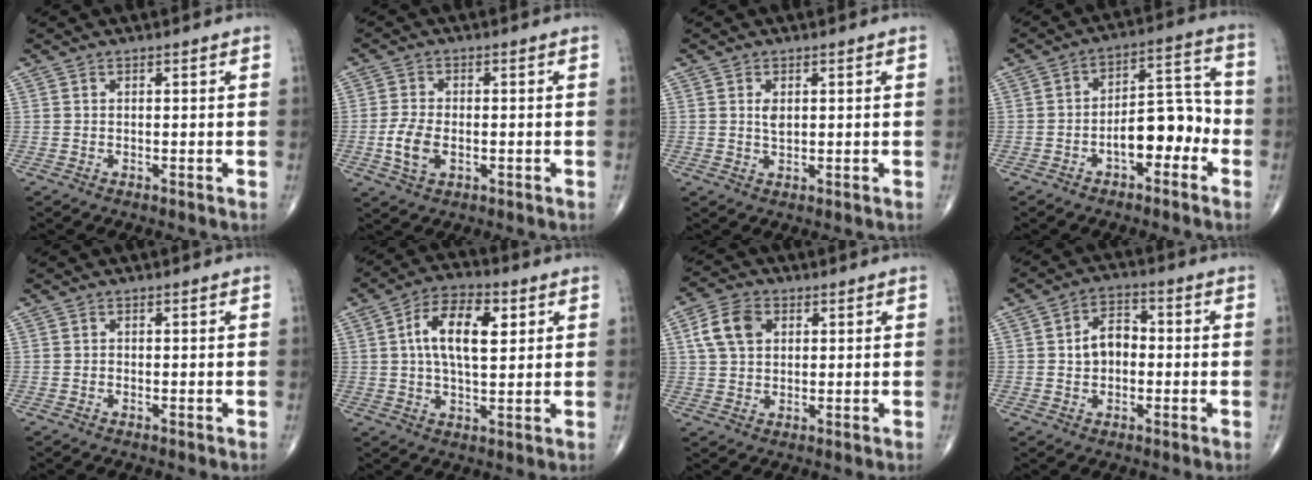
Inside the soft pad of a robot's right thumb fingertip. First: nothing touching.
{"total": 5.7, "force": [-1.3, 3.2, 4.5], "torque": [-0.097, 0.000, -0.025]}
{"total": 2.1, "force": [0.5, 1.1, 1.7], "torque": [-0.026, -0.005, 0.011]}
{"total": 9.3, "force": [-3.3, 4.9, 7.2], "torque": [-0.074, 0.049, -0.054]}
{"total": 0.0}
{"total": 11.9, "force": [2.9, 5.7, 10.0], "torque": [-0.165, 0.007, 0.045]}
{"total": 7.4, "force": [2.2, 5.2, 4.8], "torque": [-0.086, 0.007, 0.037]}
{"total": 7.9, "force": [-0.1, 4.9, 6.2], "torque": [-0.099, 0.021, -0.007]}